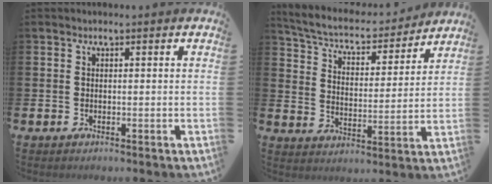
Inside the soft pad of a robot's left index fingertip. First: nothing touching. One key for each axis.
{"total": 6.3, "fx": 5.9, "fy": 1.4, "fz": 1.7, "tx": -0.065, "ty": -0.048, "tz": 0.098}